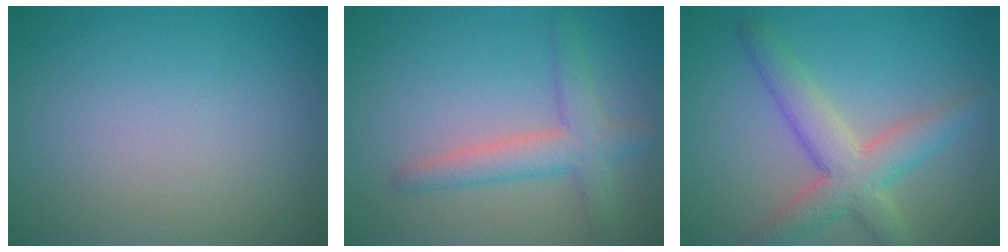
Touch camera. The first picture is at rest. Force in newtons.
{"total": 3.7, "press": 3.7, "slide": 0.1}
{"total": 5.2, "press": 5.2, "slide": 0.5}